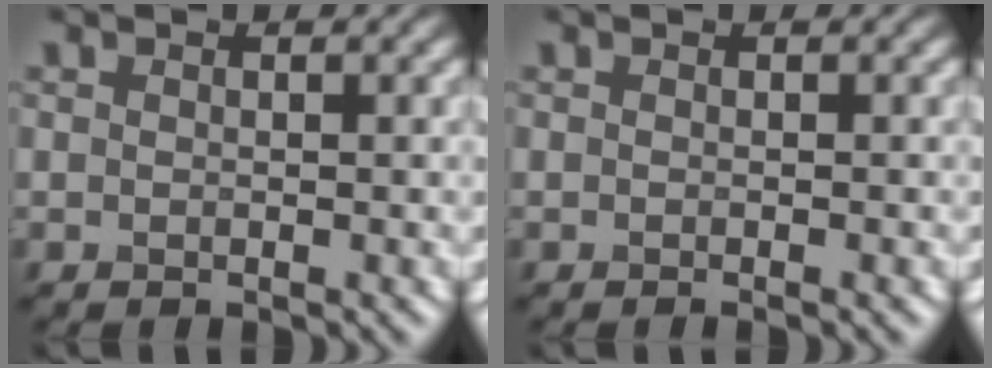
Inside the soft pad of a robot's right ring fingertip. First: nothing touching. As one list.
[{"total": 0.7, "force": [-0.3, 0.1, 0.6], "torque": [-0.005, -0.003, -0.007]}]